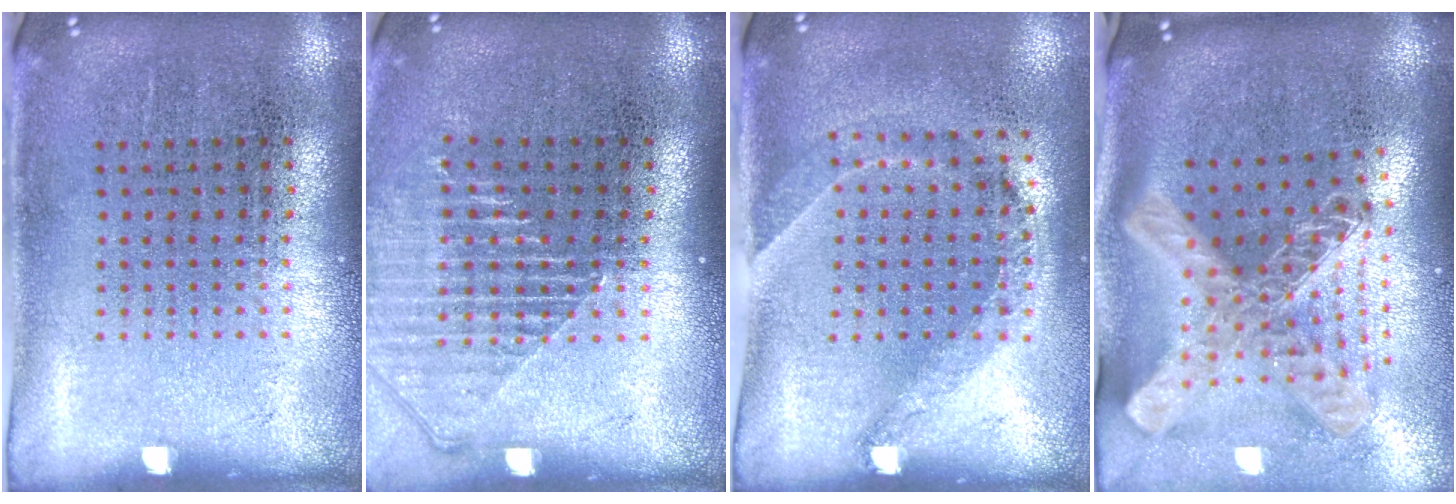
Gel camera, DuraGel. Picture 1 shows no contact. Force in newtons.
{"total": 1.4, "press": 1.3, "slide": 0.5}
{"total": 1.4, "press": 1.1, "slide": 0.9}
{"total": 3.0, "press": 2.1, "slide": 2.1}